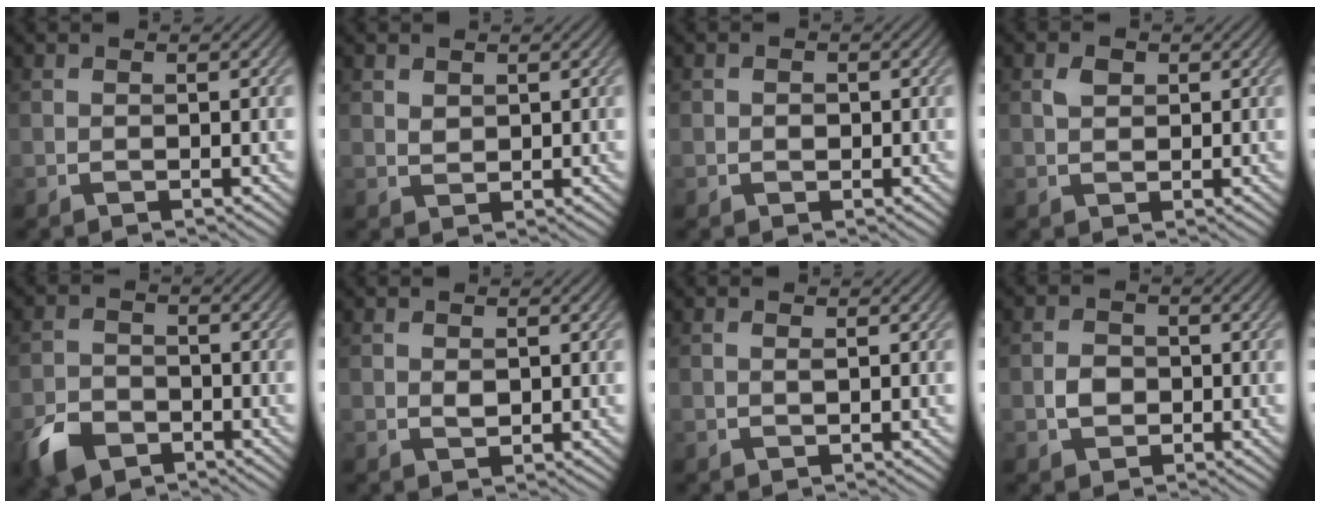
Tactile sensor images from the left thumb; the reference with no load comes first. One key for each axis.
{"total": 1.3, "fx": 0.9, "fy": 0.9, "fz": 0.5, "tx": -0.014, "ty": -0.001, "tz": 0.019}
{"total": 1.1, "fx": -0.1, "fy": 1.1, "fz": 0.4, "tx": -0.008, "ty": -0.004, "tz": -0.003}
{"total": 1.9, "fx": 0.6, "fy": 1.4, "fz": 1.0, "tx": -0.022, "ty": 0.001, "tz": 0.010}
{"total": 5.7, "fx": -3.7, "fy": 3.4, "fz": 2.7, "tx": -0.063, "ty": -0.005, "tz": -0.079}
{"total": 1.1, "fx": 0.3, "fy": 0.8, "fz": 0.7, "tx": -0.019, "ty": -0.004, "tz": 0.007}
{"total": 0.8, "fx": 0.2, "fy": 0.4, "fz": 0.7, "tx": -0.016, "ty": 0.001, "tz": 0.003}
{"total": 2.5, "fx": -0.6, "fy": 2.1, "fz": 1.2, "tx": -0.025, "ty": -0.002, "tz": -0.017}